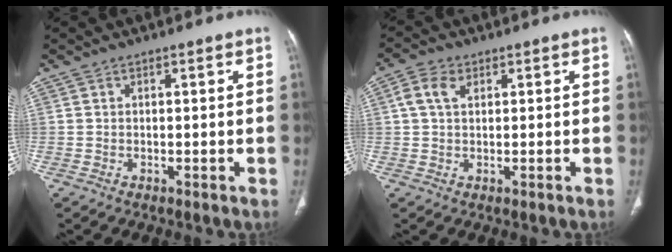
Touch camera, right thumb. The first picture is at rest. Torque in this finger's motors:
{"motor_torque": [1.18, -0.37, 0.80, -0.39, 0.16]}